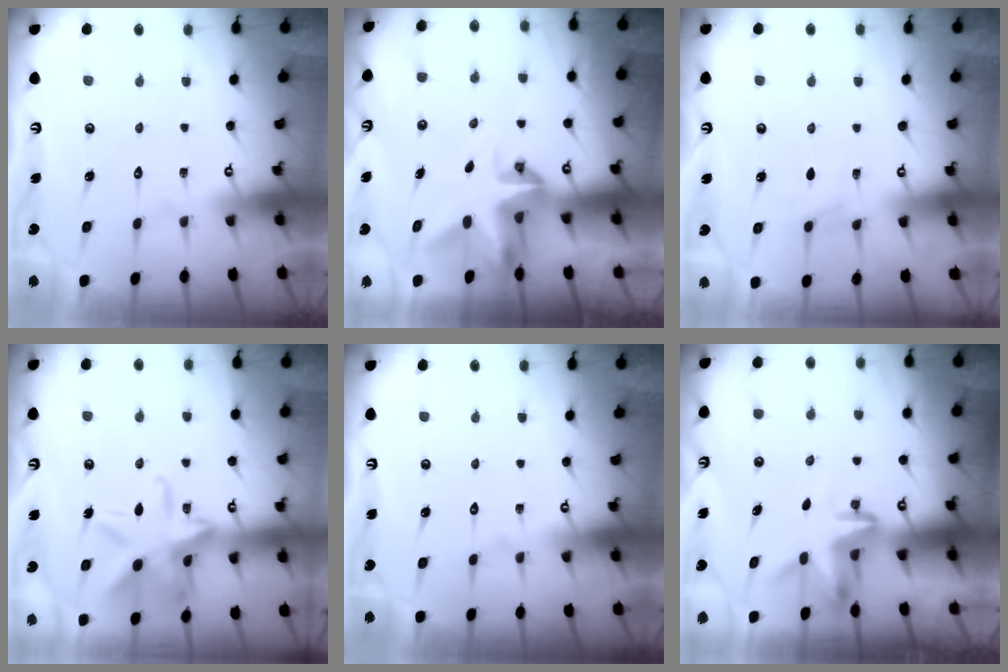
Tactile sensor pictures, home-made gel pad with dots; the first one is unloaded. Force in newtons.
{"total": 4.6, "press": 4.6, "slide": 0.2}
{"total": 3.0, "press": 2.9, "slide": 0.5}
{"total": 15.5, "press": 15.4, "slide": 0.9}
{"total": 0.0}
{"total": 3.1, "press": 3.1, "slide": 0.2}